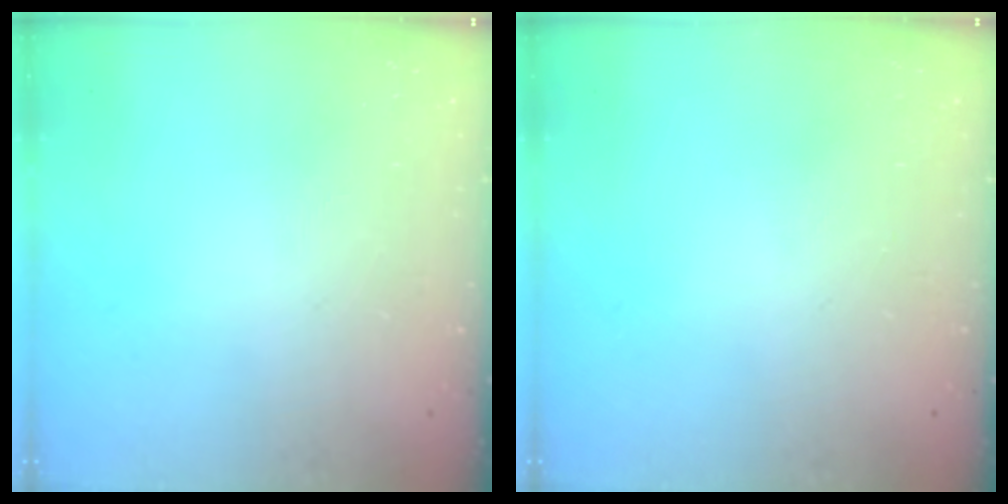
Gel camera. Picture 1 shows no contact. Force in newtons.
{"total": 0.0}